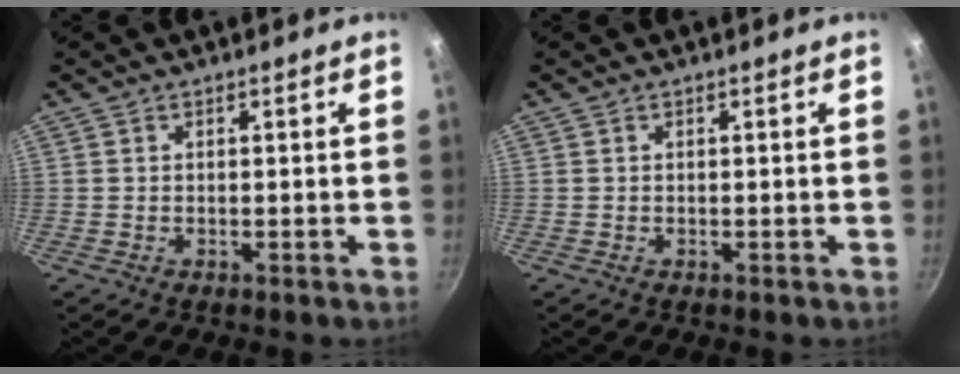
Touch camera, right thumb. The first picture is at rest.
{"total": 0.0}